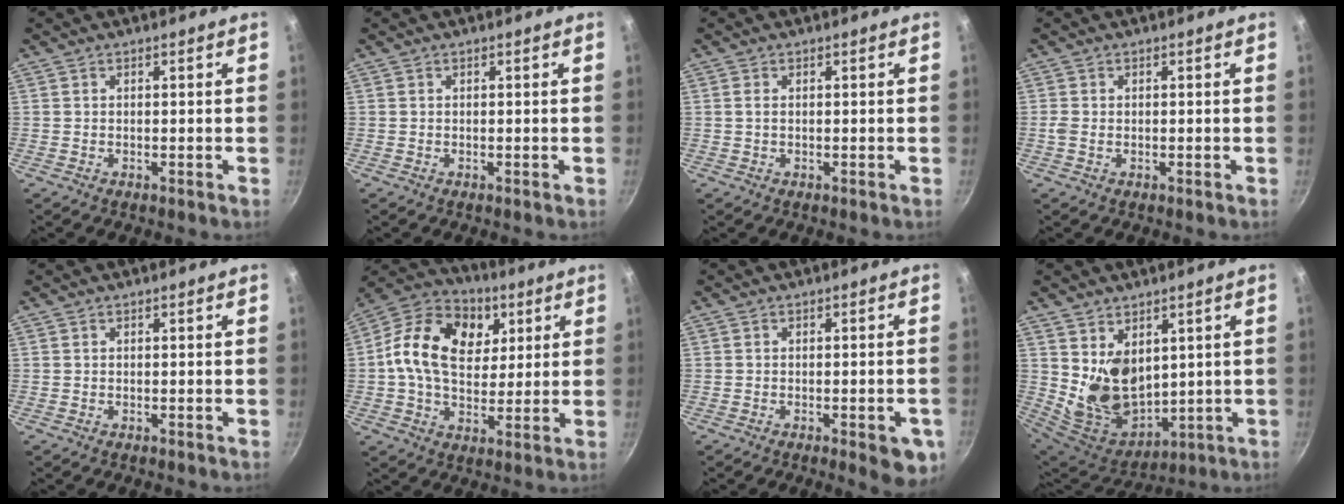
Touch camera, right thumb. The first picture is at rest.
{"total": 0.0}
{"total": 1.0, "force": [0.1, 0.6, 0.8], "torque": [-0.015, 0.002, 0.001]}
{"total": 1.3, "force": [-0.2, 1.0, 0.9], "torque": [-0.021, 0.001, -0.005]}
{"total": 0.0}
{"total": 18.4, "force": [4.5, 13.1, 12.2], "torque": [-0.184, 0.007, 0.060]}
{"total": 6.8, "force": [-2.7, 2.3, 5.8], "torque": [-0.048, 0.009, -0.030]}
{"total": 12.2, "force": [3.2, 8.6, 8.0], "torque": [-0.112, -0.049, 0.084]}